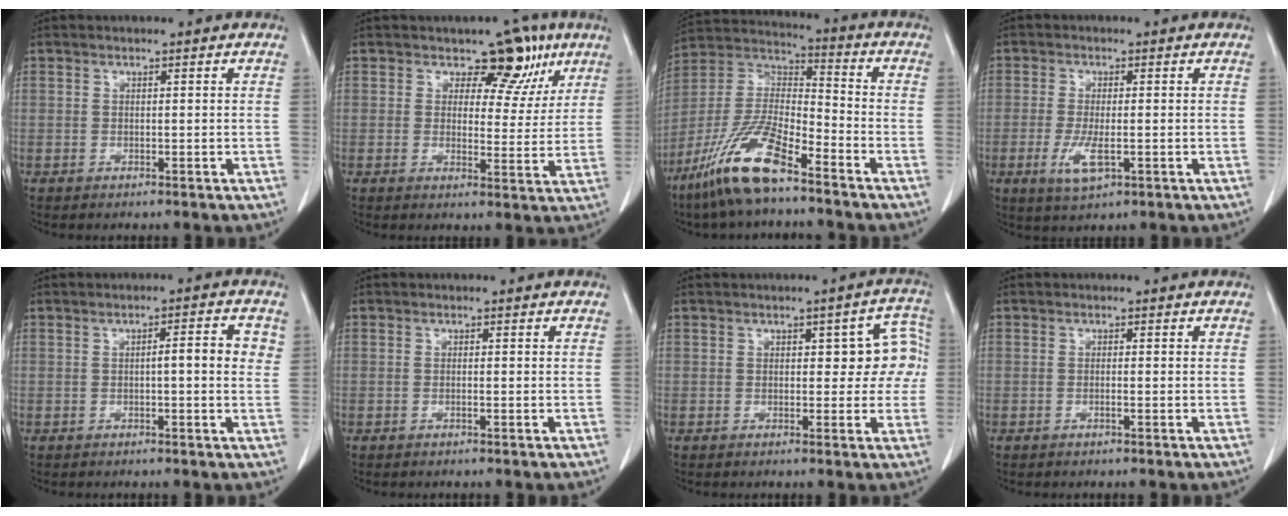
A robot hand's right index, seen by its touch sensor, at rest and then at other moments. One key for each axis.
{"total": 7.5, "fx": 4.7, "fy": 4.7, "fz": 3.6, "tx": -0.021, "ty": 0.000, "tz": 0.055}
{"total": 14.3, "fx": -9.5, "fy": 2.9, "fz": 10.3, "tx": -0.217, "ty": -0.009, "tz": -0.183}
{"total": 4.8, "fx": -1.5, "fy": 1.3, "fz": 4.4, "tx": -0.098, "ty": -0.012, "tz": -0.021}
{"total": 4.2, "fx": 0.5, "fy": 0.8, "fz": 4.1, "tx": -0.057, "ty": 0.010, "tz": 0.003}
{"total": 0.0}
{"total": 6.4, "fx": 0.8, "fy": 3.4, "fz": 5.4, "tx": -0.043, "ty": 0.031, "tz": 0.009}
{"total": 0.6, "fx": -0.2, "fy": -0.1, "fz": 0.5, "tx": -0.010, "ty": 0.001, "tz": -0.004}